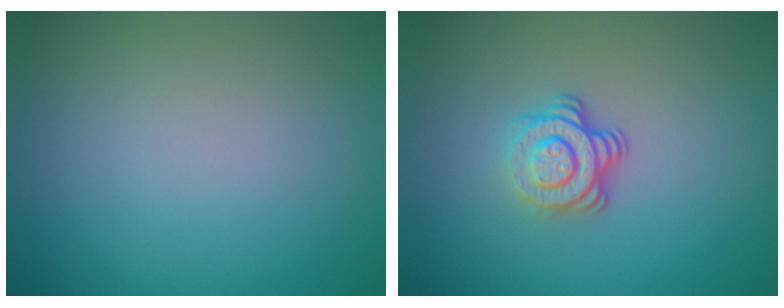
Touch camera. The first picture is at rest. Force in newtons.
{"total": 3.6, "press": 2.5, "slide": 2.5}